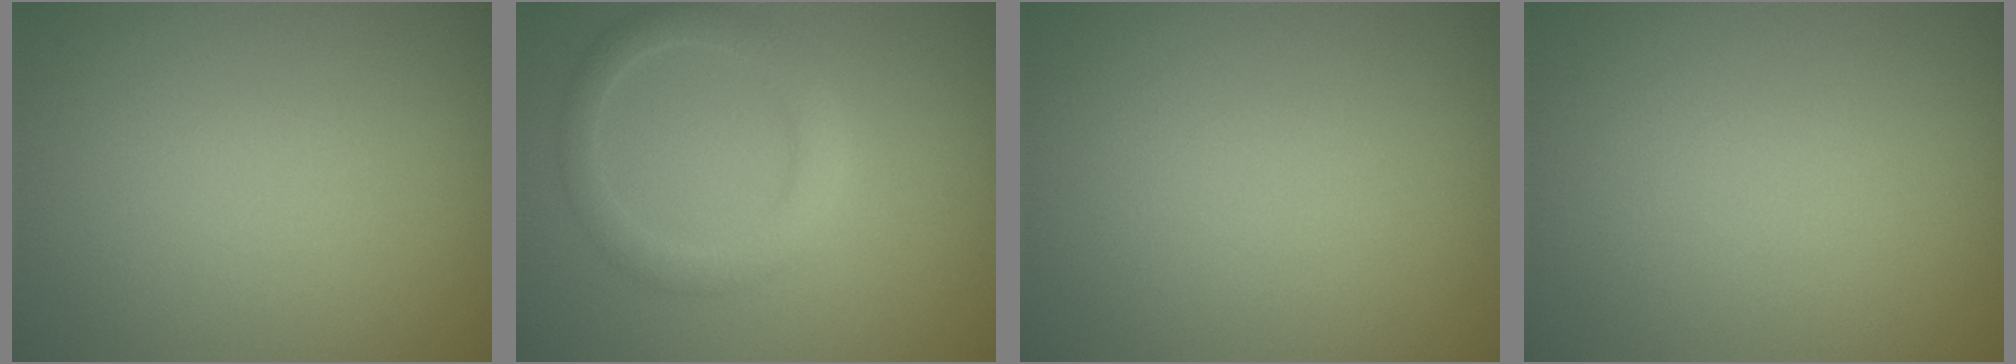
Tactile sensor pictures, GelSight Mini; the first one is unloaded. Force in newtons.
{"total": 2.8, "press": 2.8, "slide": 0.1}
{"total": 0.0}
{"total": 0.0}